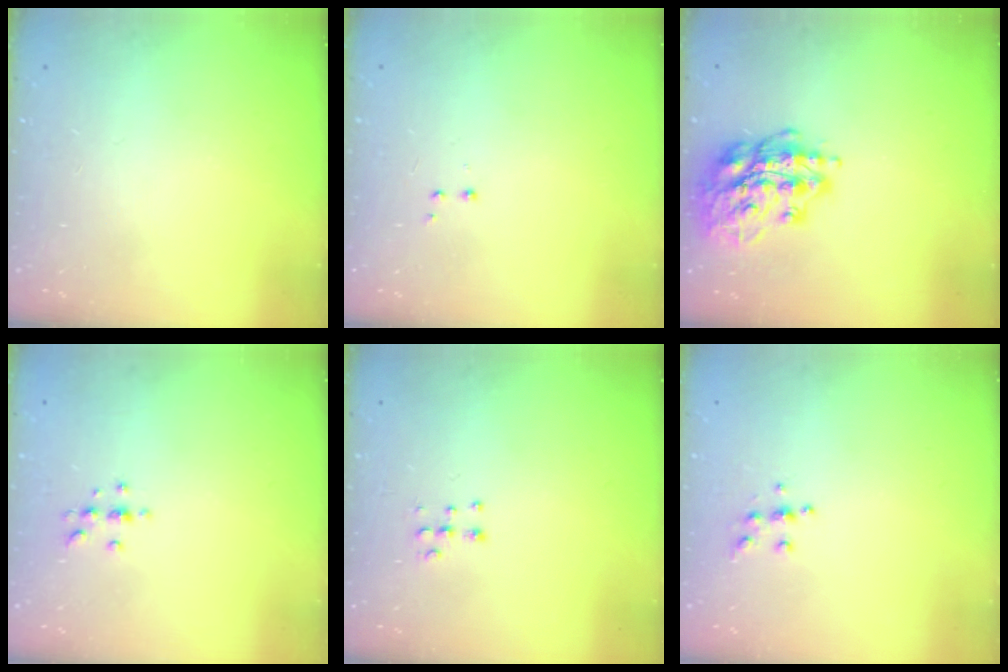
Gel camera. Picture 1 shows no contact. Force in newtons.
{"total": 2.9, "press": 2.8, "slide": 0.7}
{"total": 16.4, "press": 16.4, "slide": 0.6}
{"total": 3.9, "press": 3.8, "slide": 0.5}
{"total": 5.2, "press": 5.2, "slide": 0.2}
{"total": 5.2, "press": 5.2, "slide": 0.6}